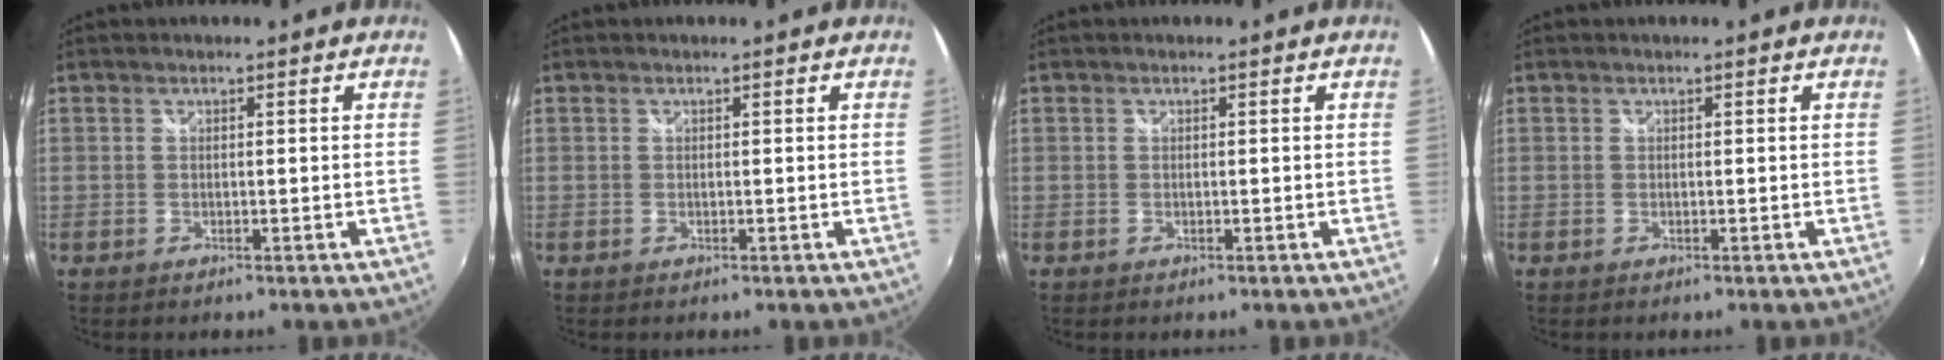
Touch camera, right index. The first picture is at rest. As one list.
[{"total": 0.0}, {"total": 0.0}, {"total": 0.0}]